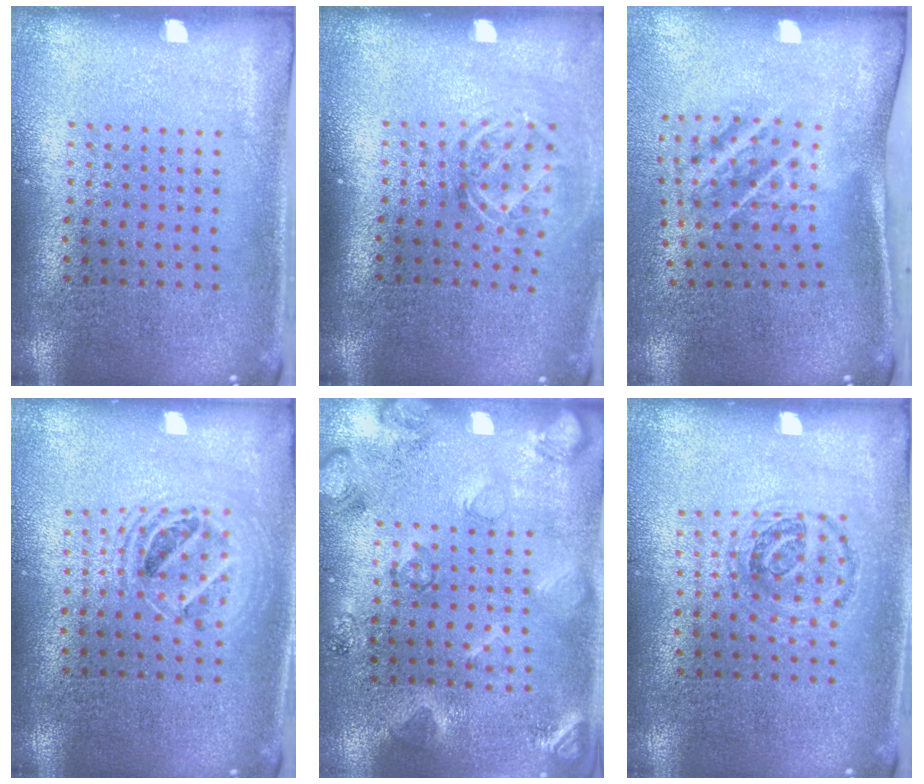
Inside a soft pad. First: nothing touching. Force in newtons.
{"total": 1.7, "press": 1.3, "slide": 1.2}
{"total": 2.0, "press": 1.2, "slide": 1.6}
{"total": 1.4, "press": 1.2, "slide": 0.7}
{"total": 2.3, "press": 2.2, "slide": 0.4}
{"total": 0.9, "press": 0.9, "slide": 0.2}